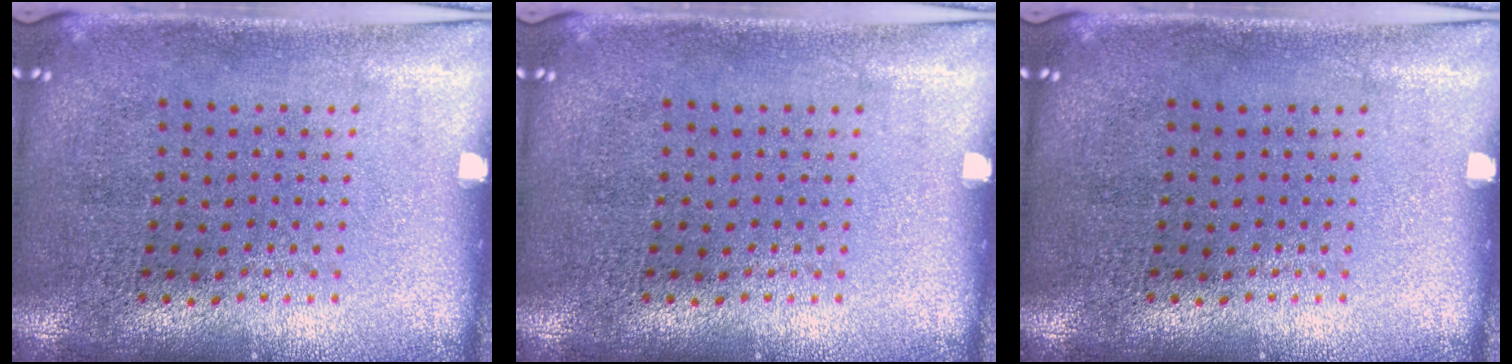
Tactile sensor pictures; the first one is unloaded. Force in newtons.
{"total": 0.0}
{"total": 0.0}